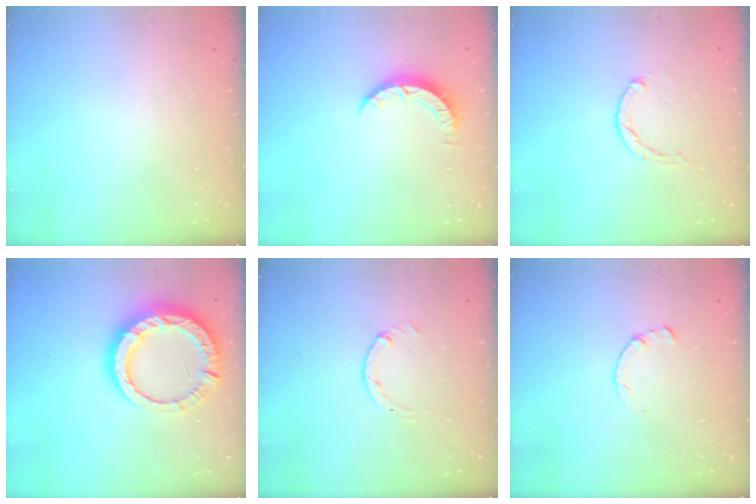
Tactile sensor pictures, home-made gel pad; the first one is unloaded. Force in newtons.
{"total": 4.1, "press": 4.1, "slide": 0.4}
{"total": 0.6, "press": 0.6, "slide": 0.2}
{"total": 13.9, "press": 13.8, "slide": 1.5}
{"total": 1.1, "press": 1.1, "slide": 0.2}
{"total": 2.2, "press": 2.2, "slide": 0.3}